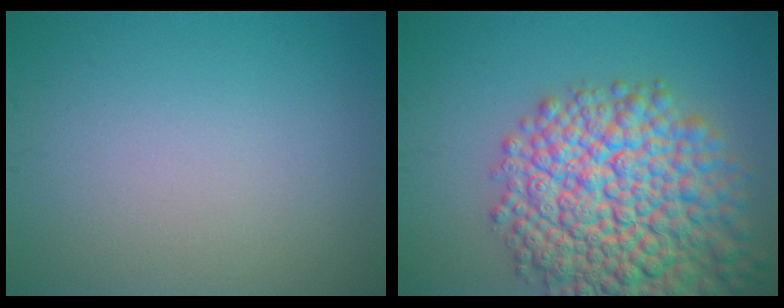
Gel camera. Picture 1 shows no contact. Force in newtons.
{"total": 13.5, "press": 13.5, "slide": 0.6}